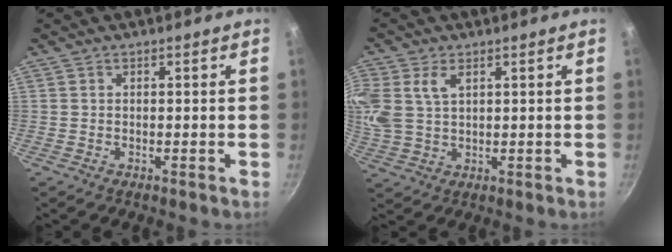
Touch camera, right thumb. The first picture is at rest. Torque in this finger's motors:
{"motor_torque": [0.26, 0.26, 0.86, 0.68, 0.13]}